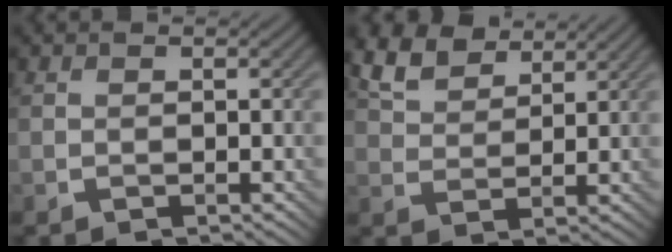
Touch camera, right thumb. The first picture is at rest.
{"total": 6.8, "force": [5.1, 2.9, 3.4], "torque": [-0.083, 0.014, 0.101]}